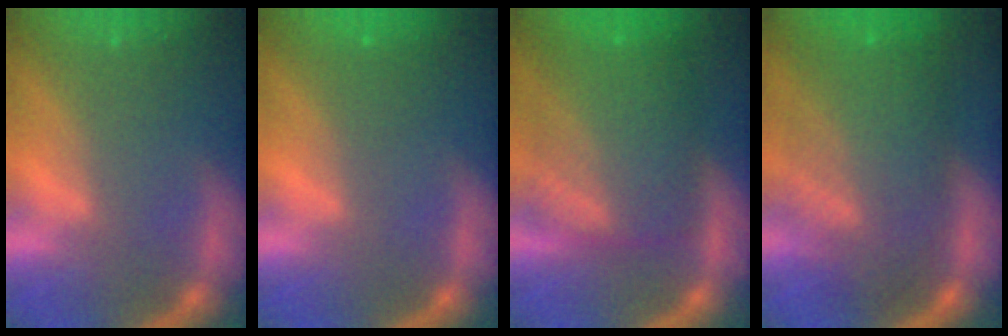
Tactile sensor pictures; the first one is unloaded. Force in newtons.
{"total": 1.0}
{"total": 9.5}
{"total": 9.6}